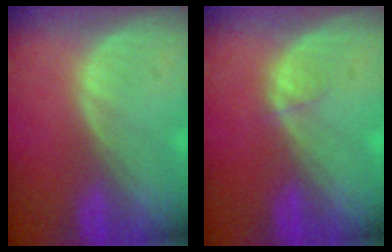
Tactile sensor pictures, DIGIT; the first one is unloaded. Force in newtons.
{"total": 0.8, "press": 0.8, "slide": 0.1}